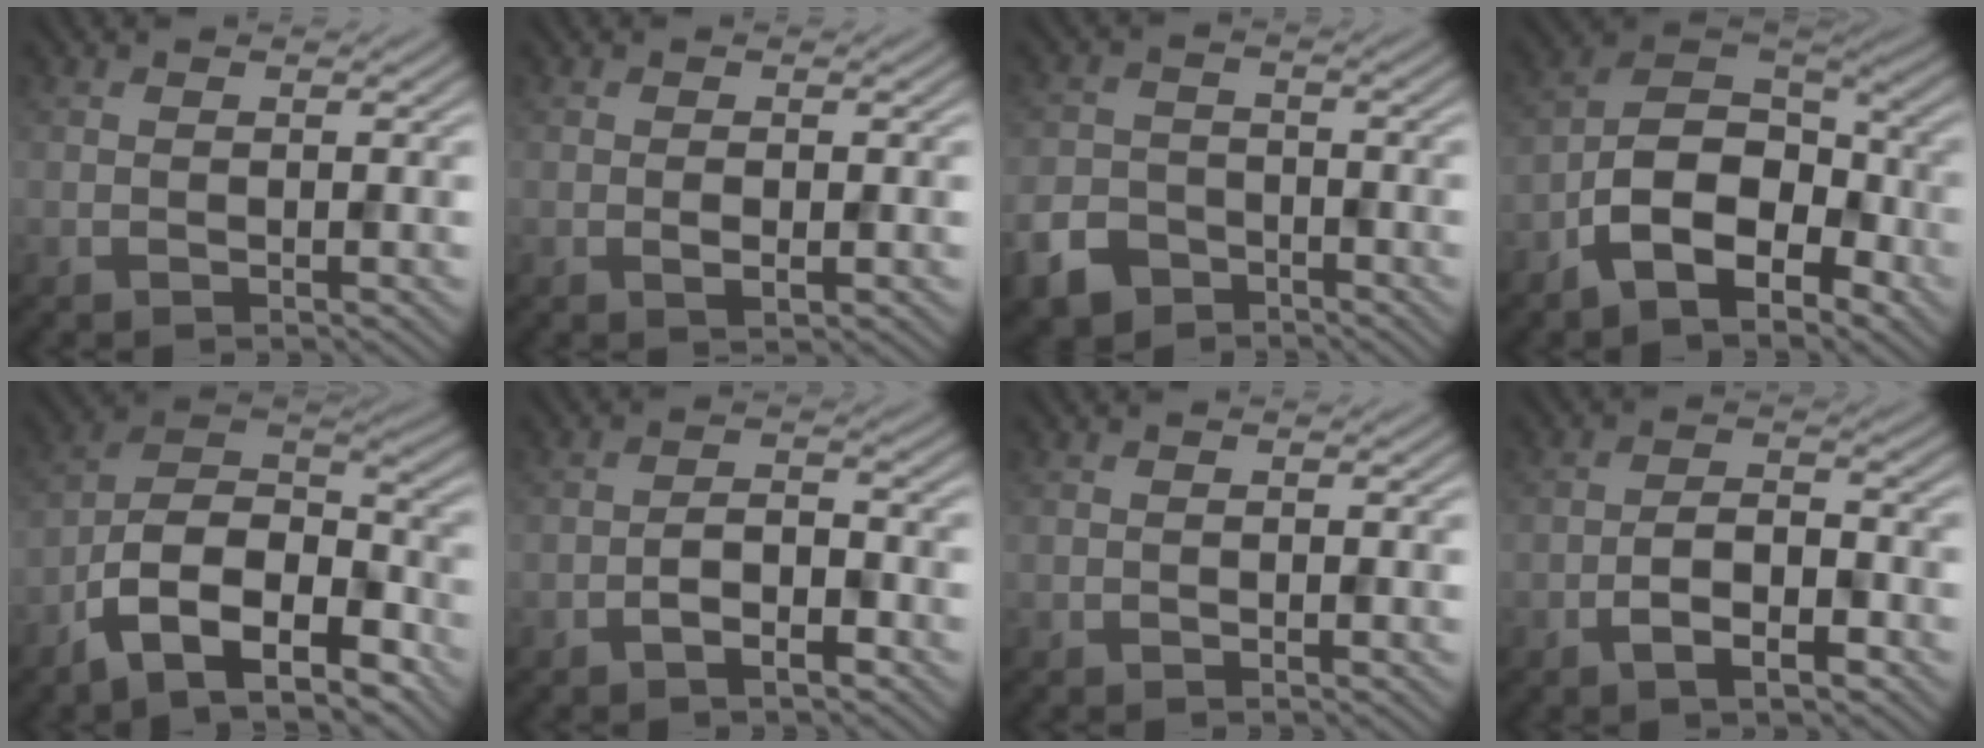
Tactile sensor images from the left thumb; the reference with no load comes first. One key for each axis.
{"total": 1.4, "fx": -0.2, "fy": 0.7, "fz": 1.2, "tx": -0.023, "ty": -0.002, "tz": -0.004}
{"total": 5.6, "fx": -3.8, "fy": 3.5, "fz": 1.9, "tx": -0.048, "ty": -0.006, "tz": -0.081}
{"total": 10.5, "fx": -5.2, "fy": 5.7, "fz": 7.2, "tx": -0.128, "ty": 0.001, "tz": -0.110}
{"total": 13.5, "fx": -8.1, "fy": 6.1, "fz": 8.9, "tx": -0.171, "ty": -0.011, "tz": -0.160}
{"total": 3.8, "fx": -2.2, "fy": 1.6, "fz": 2.7, "tx": -0.044, "ty": 0.008, "tz": -0.045}
{"total": 0.0}
{"total": 5.1, "fx": -2.7, "fy": 2.1, "fz": 3.8, "tx": -0.067, "ty": 0.006, "tz": -0.053}